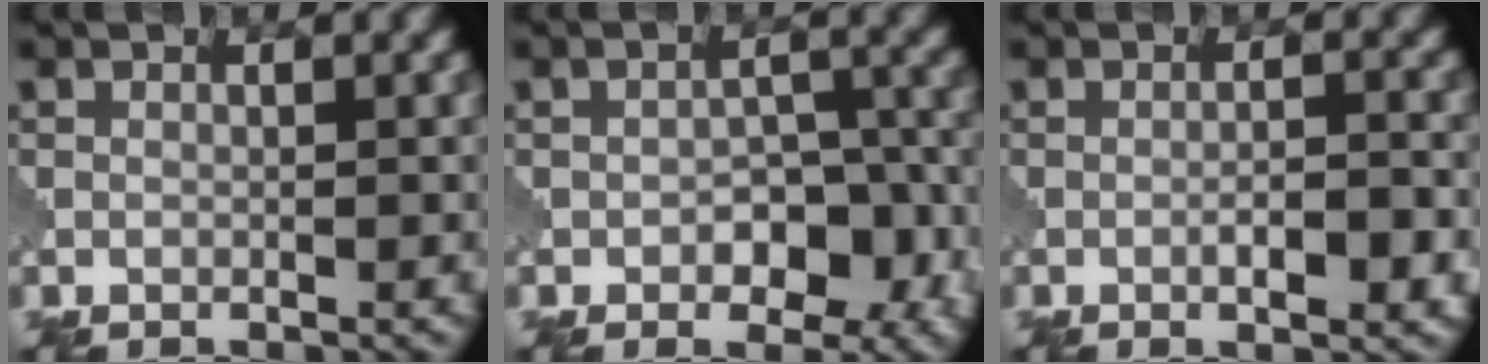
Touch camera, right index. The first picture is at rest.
{"total": 5.6, "force": [-2.0, 3.4, 4.0], "torque": [-0.046, 0.002, -0.029]}
{"total": 3.3, "force": [-1.2, 0.8, 2.9], "torque": [-0.044, 0.007, -0.019]}